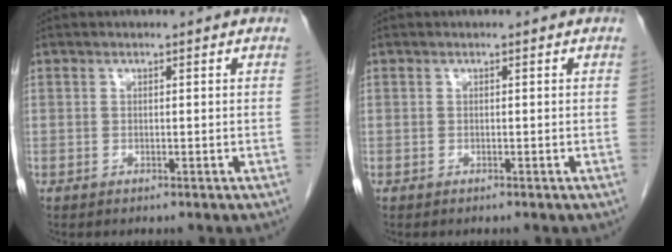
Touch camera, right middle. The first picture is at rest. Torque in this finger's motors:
{"motor_torque": [0.12, -0.06, 0.01, 0.01]}